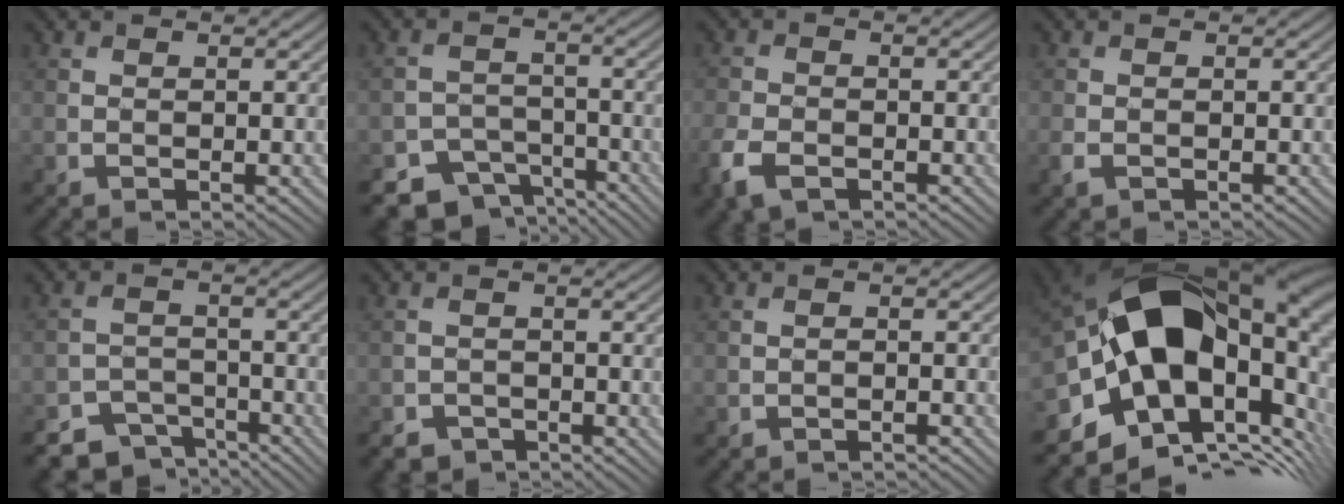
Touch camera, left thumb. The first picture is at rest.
{"total": 6.9, "force": [-5.2, 4.0, 2.1], "torque": [-0.029, -0.013, -0.083]}
{"total": 5.2, "force": [-3.0, 2.9, 3.1], "torque": [-0.077, -0.013, -0.067]}
{"total": 1.6, "force": [-0.9, 0.9, 1.0], "torque": [-0.025, -0.006, -0.017]}
{"total": 6.3, "force": [-5.2, 3.0, 1.7], "torque": [-0.028, -0.011, -0.089]}
{"total": 2.9, "force": [-2.5, 1.4, 0.5], "torque": [-0.006, -0.004, -0.049]}
{"total": 1.2, "force": [-1.1, 0.2, 0.4], "torque": [-0.006, 0.002, -0.022]}
{"total": 19.8, "force": [0.3, 13.1, 14.8], "torque": [-0.264, -0.017, 0.025]}